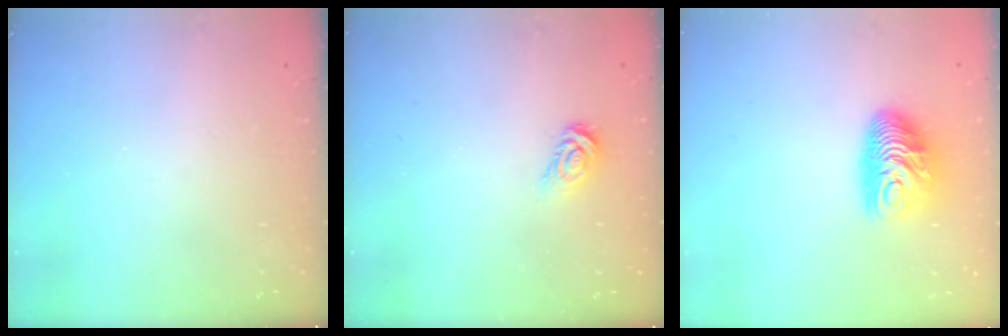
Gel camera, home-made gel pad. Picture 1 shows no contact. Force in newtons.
{"total": 4.1, "press": 4.1, "slide": 0.3}
{"total": 10.9, "press": 10.9, "slide": 0.8}